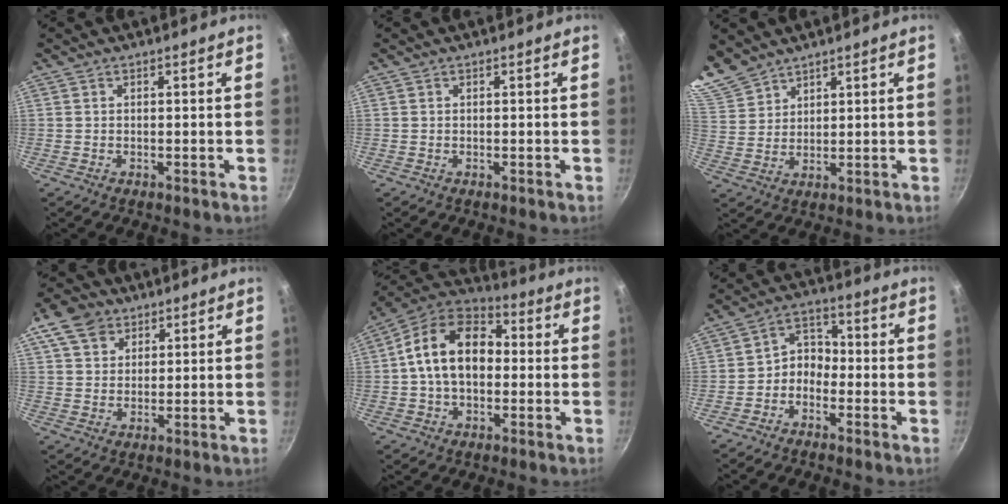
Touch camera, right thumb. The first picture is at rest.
{"total": 0.0}
{"total": 9.2, "force": [7.9, 4.3, 2.1], "torque": [-0.034, -0.011, 0.172]}
{"total": 8.1, "force": [4.4, 5.8, 3.4], "torque": [-0.035, -0.005, 0.074]}
{"total": 15.9, "force": [0.5, 10.8, 11.7], "torque": [-0.164, 0.037, -0.012]}
{"total": 5.5, "force": [-2.2, 4.2, 2.7], "torque": [-0.019, 0.040, -0.054]}